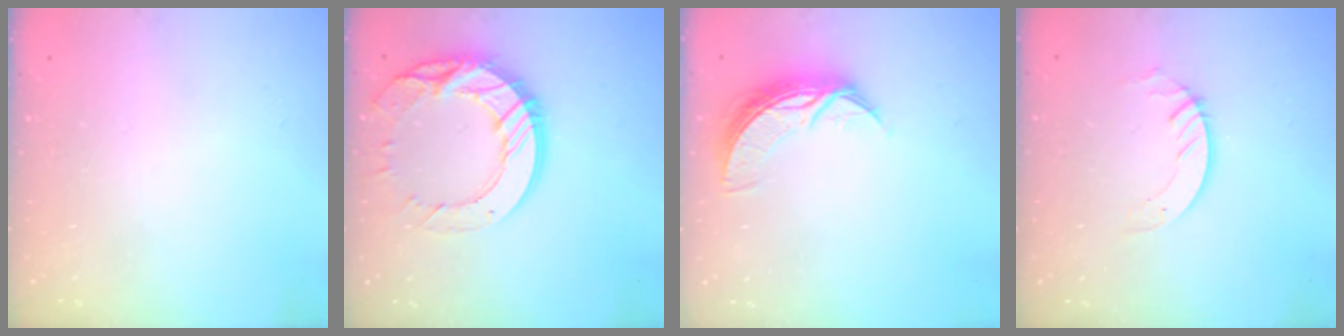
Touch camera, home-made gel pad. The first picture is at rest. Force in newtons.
{"total": 18.4, "press": 18.3, "slide": 1.9}
{"total": 8.8, "press": 8.8, "slide": 0.4}
{"total": 3.3, "press": 3.3, "slide": 0.2}